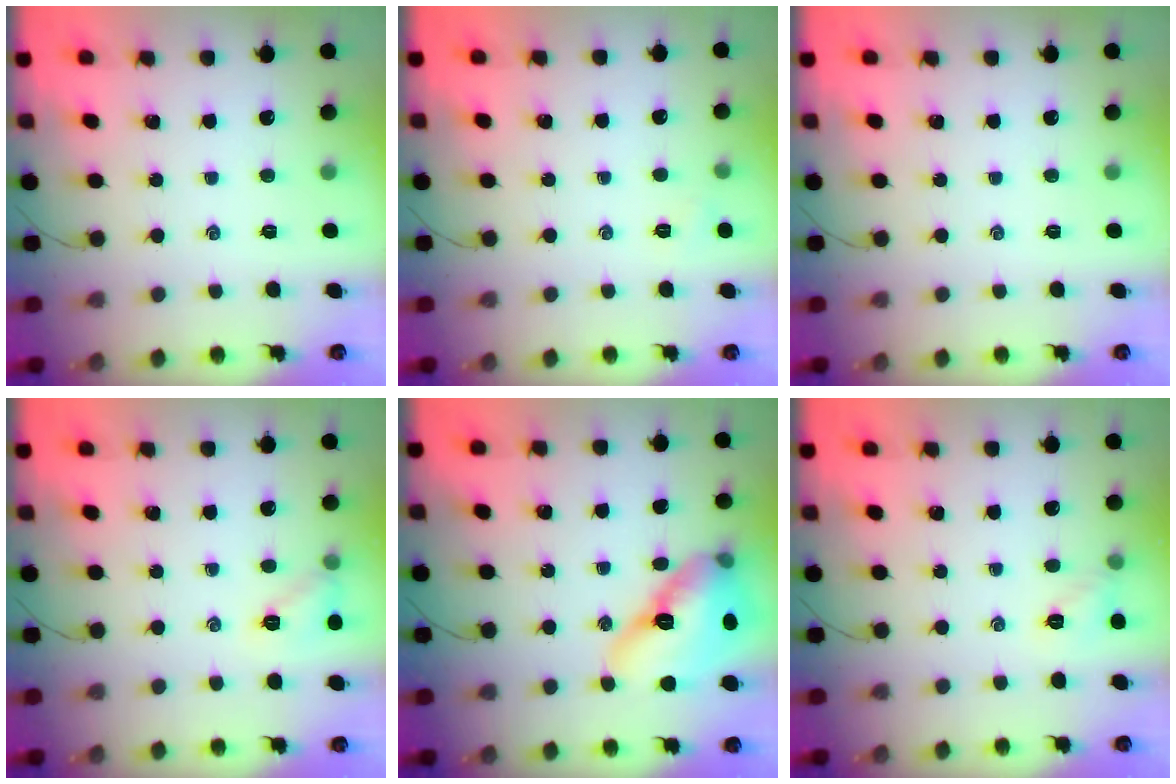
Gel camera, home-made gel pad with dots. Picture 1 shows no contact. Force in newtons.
{"total": 3.6, "press": 3.4, "slide": 1.0}
{"total": 0.0}
{"total": 7.4, "press": 7.3, "slide": 1.3}
{"total": 16.7, "press": 16.0, "slide": 4.9}
{"total": 6.2, "press": 6.0, "slide": 1.4}